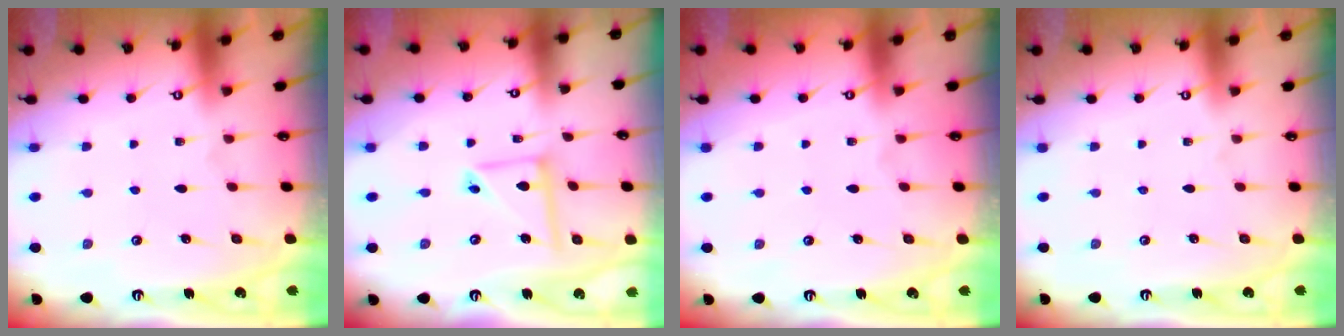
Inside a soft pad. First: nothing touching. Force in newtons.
{"total": 7.9, "press": 7.8, "slide": 0.6}
{"total": 0.0}
{"total": 0.0}